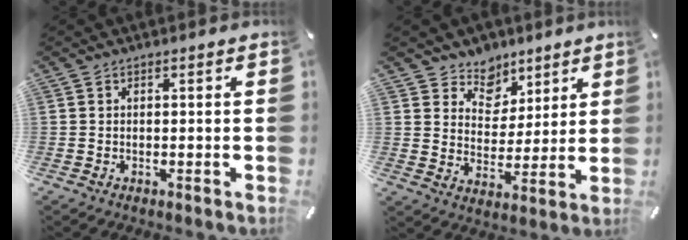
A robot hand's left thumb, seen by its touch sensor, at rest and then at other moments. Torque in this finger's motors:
{"motor_torque": [1.65, 1.56, 1.43, -1.34, 0.07]}